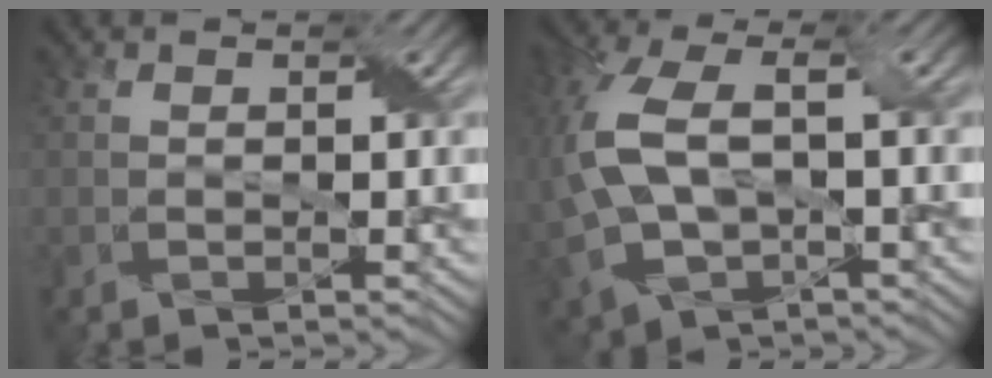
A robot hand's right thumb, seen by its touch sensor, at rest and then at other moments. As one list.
[{"total": 11.7, "force": [-0.2, 6.6, 9.6], "torque": [-0.261, -0.011, -0.002]}]